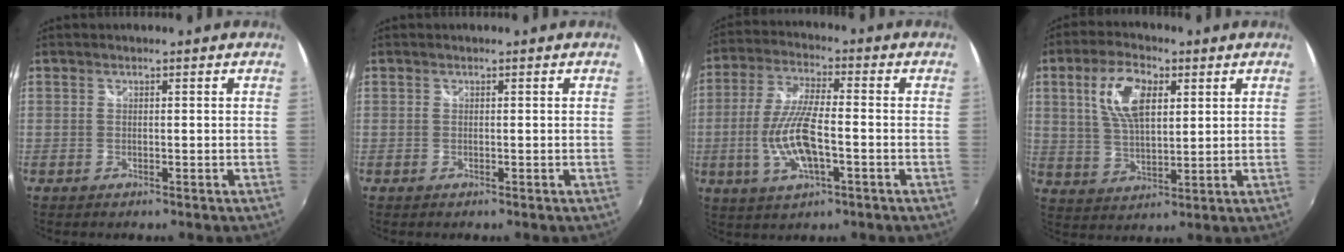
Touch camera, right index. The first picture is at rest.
{"total": 0.0}
{"total": 11.9, "force": [-2.9, 3.8, 10.8], "torque": [-0.223, -0.004, -0.055]}
{"total": 10.4, "force": [3.7, 5.0, 8.3], "torque": [-0.162, 0.013, 0.073]}